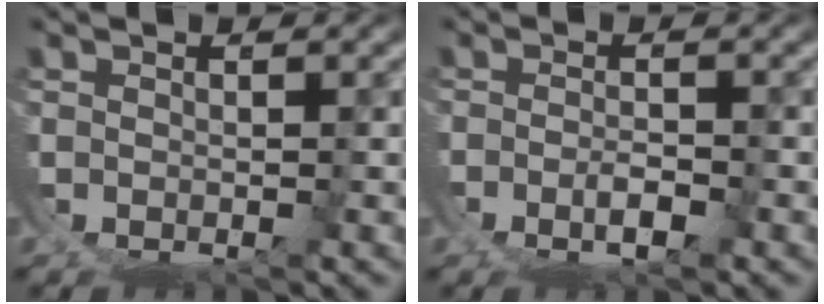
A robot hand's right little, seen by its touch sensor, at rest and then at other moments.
{"total": 2.1, "force": [-1.0, -0.4, 1.8], "torque": [-0.022, -0.003, -0.017]}